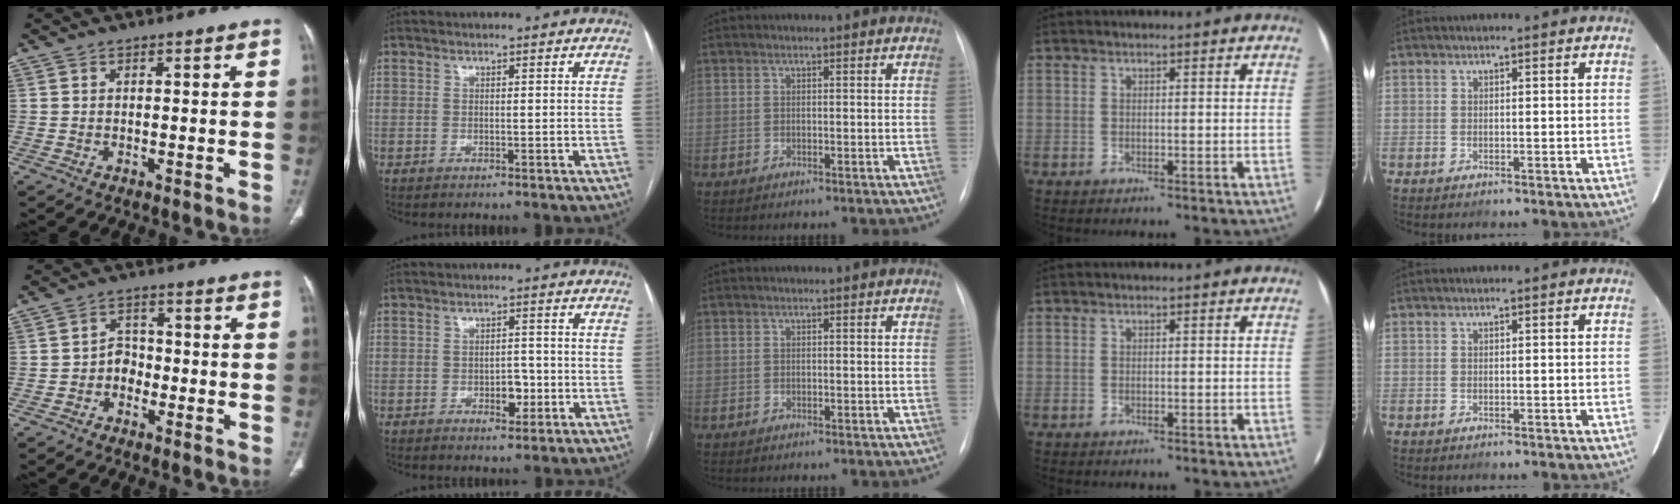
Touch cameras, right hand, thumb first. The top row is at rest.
{"thumb": {"total": 3.4, "force": [-1.5, 2.8, 1.4], "torque": [-0.002, 0.018, -0.033]}, "index": {"total": 3.4, "force": [-1.1, 1.9, 2.6], "torque": [-0.031, 0.006, -0.008]}}